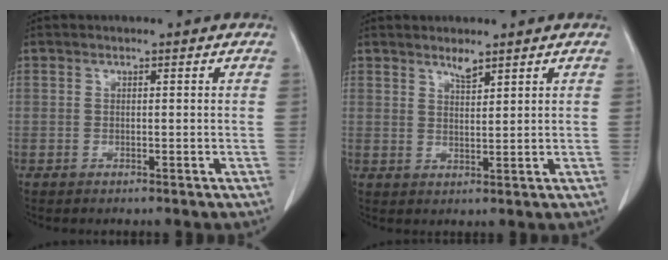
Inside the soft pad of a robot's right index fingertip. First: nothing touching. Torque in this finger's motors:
{"motor_torque": [-0.17, 0.02, 0.03, -0.01]}